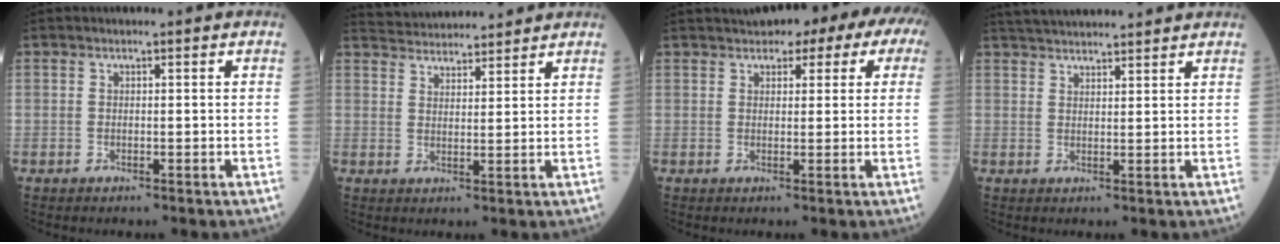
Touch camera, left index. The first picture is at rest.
{"total": 8.8, "force": [8.6, 1.2, 1.6], "torque": [-0.034, 0.029, 0.133]}
{"total": 11.1, "force": [6.6, 4.3, 7.8], "torque": [-0.096, 0.046, 0.073]}
{"total": 9.8, "force": [9.1, 0.9, 3.4], "torque": [-0.059, 0.035, 0.137]}